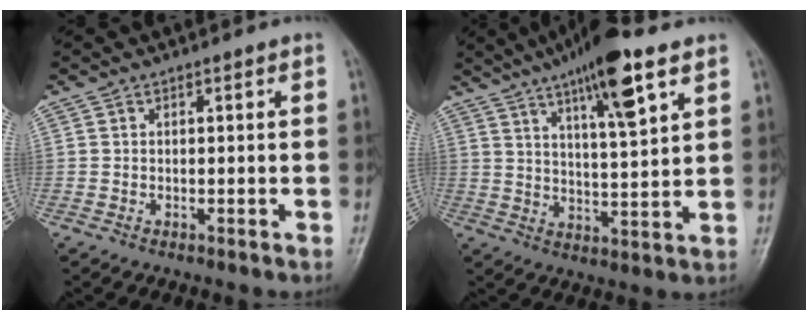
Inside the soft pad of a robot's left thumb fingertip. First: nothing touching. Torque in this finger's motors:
{"motor_torque": [2.48, 1.48, 1.83, -0.95, 0.37]}